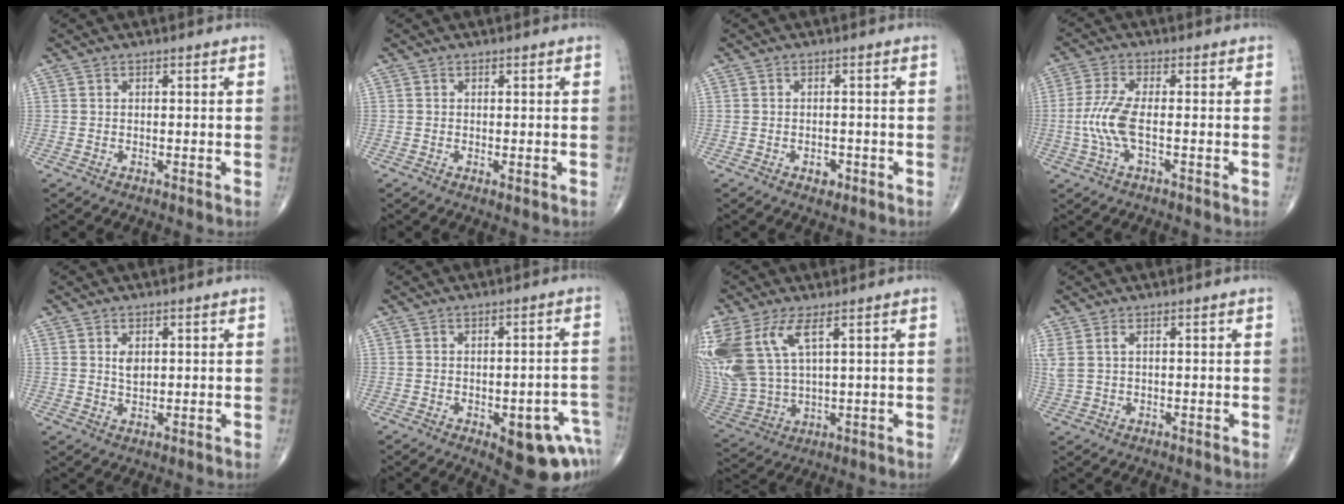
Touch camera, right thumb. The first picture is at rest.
{"total": 0.7, "force": [-0.1, 0.3, 0.6], "torque": [-0.014, -0.004, -0.002]}
{"total": 2.0, "force": [-1.0, 1.4, 1.1], "torque": [-0.010, 0.003, -0.010]}
{"total": 6.6, "force": [-1.1, 1.9, 6.3], "torque": [-0.162, 0.007, -0.028]}
{"total": 2.7, "force": [0.8, 1.6, 2.0], "torque": [-0.027, -0.007, 0.017]}
{"total": 12.3, "force": [-5.4, 5.4, 9.6], "torque": [-0.082, 0.029, -0.055]}
{"total": 17.2, "force": [6.8, 8.1, 13.6], "torque": [-0.335, -0.017, 0.148]}
{"total": 3.6, "force": [1.4, 1.6, 2.9], "torque": [-0.091, 0.011, 0.037]}